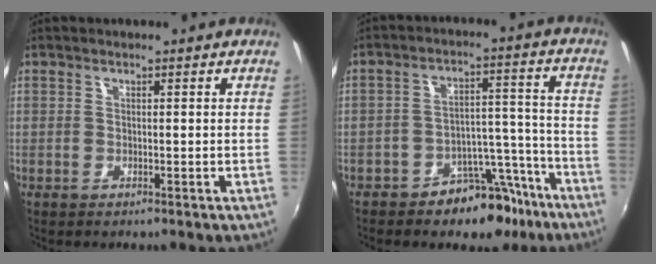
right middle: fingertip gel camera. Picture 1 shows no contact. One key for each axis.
{"total": 10.8, "fx": -8.1, "fy": 6.0, "fz": 3.9, "tx": -0.041, "ty": 0.041, "tz": -0.103}